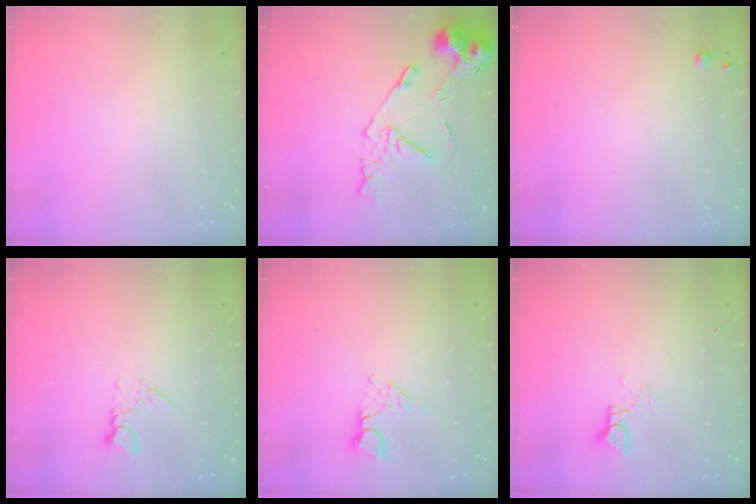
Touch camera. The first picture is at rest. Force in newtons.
{"total": 12.8, "press": 12.7, "slide": 1.4}
{"total": 4.5, "press": 4.5, "slide": 0.7}
{"total": 3.2, "press": 3.2, "slide": 0.4}
{"total": 3.8, "press": 3.7, "slide": 0.4}
{"total": 2.7, "press": 2.6, "slide": 0.2}